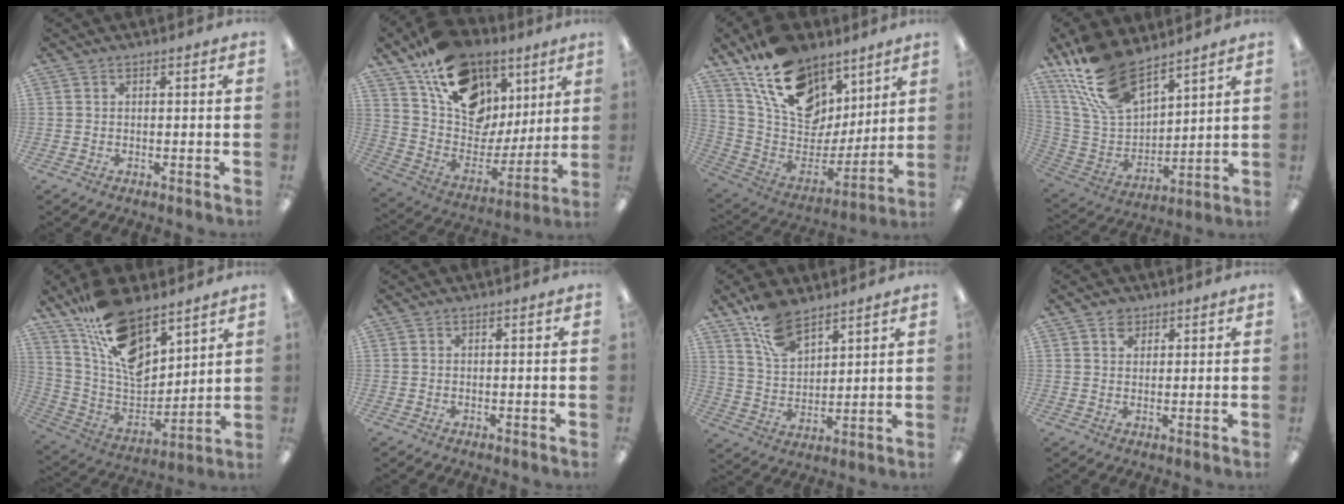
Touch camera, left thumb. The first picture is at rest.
{"total": 19.8, "force": [11.1, 13.0, 10.0], "torque": [-0.170, -0.065, 0.207]}
{"total": 19.4, "force": [12.3, 11.8, 9.2], "torque": [-0.171, -0.078, 0.232]}
{"total": 18.9, "force": [13.7, 8.7, 9.8], "torque": [-0.222, -0.063, 0.257]}
{"total": 17.1, "force": [11.9, 7.7, 9.6], "torque": [-0.180, -0.074, 0.219]}
{"total": 0.0}
{"total": 11.0, "force": [8.0, 5.3, 5.4], "torque": [-0.113, -0.030, 0.152]}
{"total": 2.9, "force": [1.9, 2.1, 0.7], "torque": [-0.011, -0.002, 0.035]}